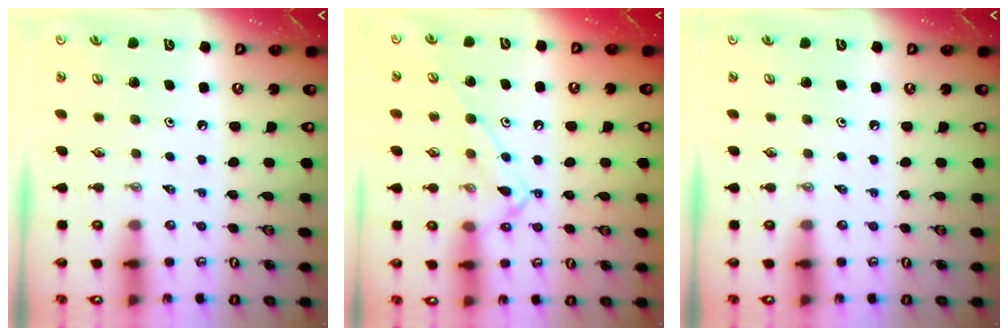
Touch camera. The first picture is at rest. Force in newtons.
{"total": 12.0, "press": 12.0, "slide": 0.8}
{"total": 0.0}